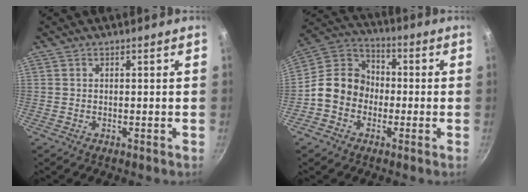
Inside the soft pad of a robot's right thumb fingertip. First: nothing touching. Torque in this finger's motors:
{"motor_torque": [1.14, 1.98, 0.89, -0.81, 0.11]}